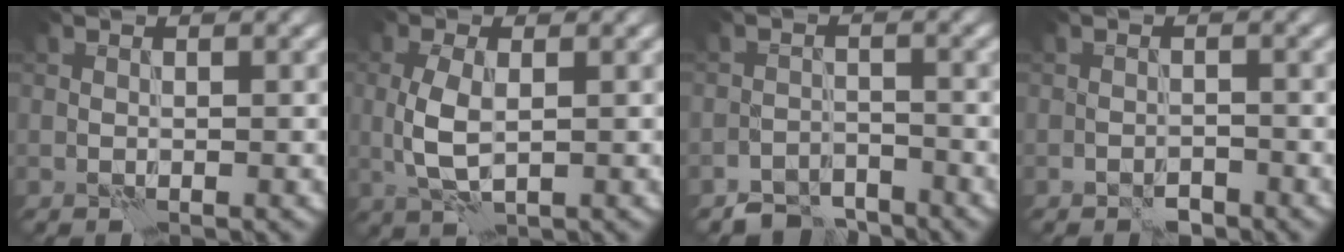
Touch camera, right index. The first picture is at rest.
{"total": 3.6, "force": [0.1, 1.6, 3.3], "torque": [-0.080, 0.004, 0.004]}
{"total": 3.6, "force": [-3.3, 1.4, 0.4], "torque": [0.003, 0.003, -0.066]}
{"total": 1.2, "force": [-1.0, 0.5, 0.3], "torque": [0.001, 0.004, -0.021]}